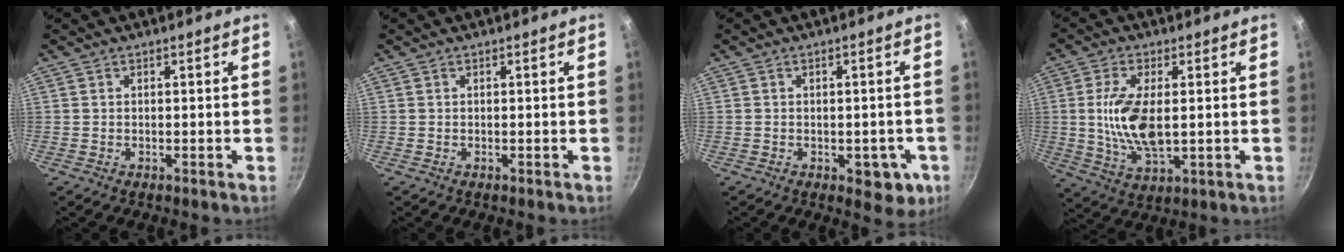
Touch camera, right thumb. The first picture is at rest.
{"total": 0.0}
{"total": 5.6, "force": [-2.2, 3.2, 4.1], "torque": [-0.021, 0.008, -0.023]}
{"total": 11.3, "force": [0.4, 5.2, 10.1], "torque": [-0.201, -0.014, 0.015]}